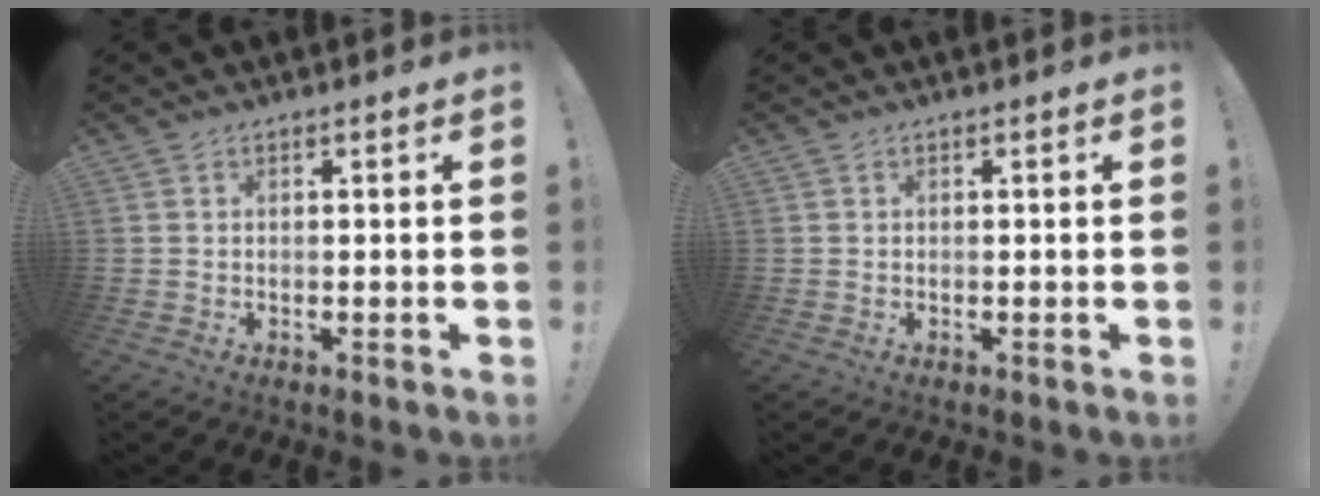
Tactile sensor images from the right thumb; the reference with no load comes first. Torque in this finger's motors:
{"motor_torque": [0.16, 0.36, -0.04, -0.01, 0.00]}